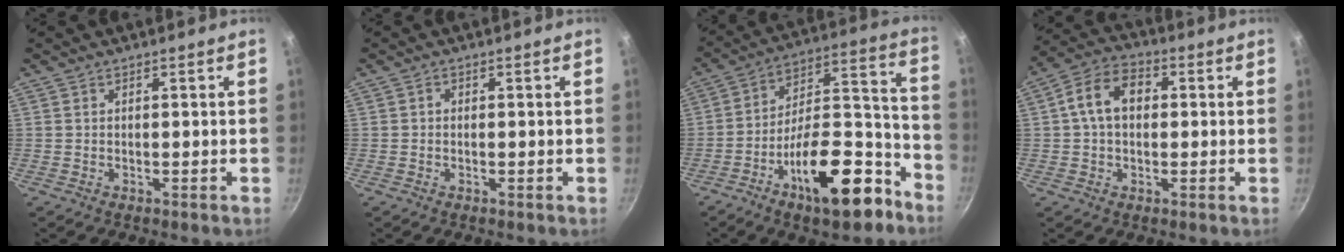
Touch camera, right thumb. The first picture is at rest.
{"total": 0.7, "force": [0.0, 0.6, 0.3], "torque": [-0.003, 0.004, -0.001]}
{"total": 21.7, "force": [-12.1, 9.0, 15.7], "torque": [-0.190, 0.101, -0.189]}
{"total": 9.5, "force": [1.2, 6.7, 6.7], "torque": [-0.096, 0.025, 0.005]}